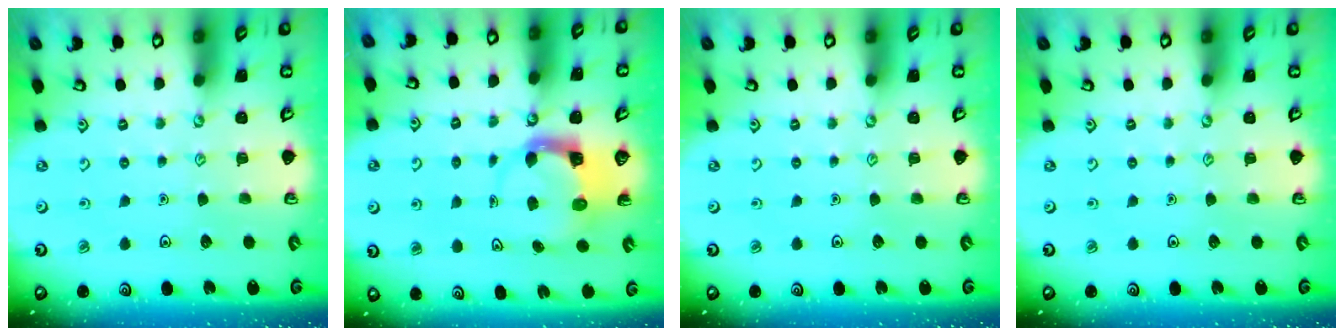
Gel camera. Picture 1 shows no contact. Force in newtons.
{"total": 3.6, "press": 3.6, "slide": 0.5}
{"total": 0.0}
{"total": 0.0}